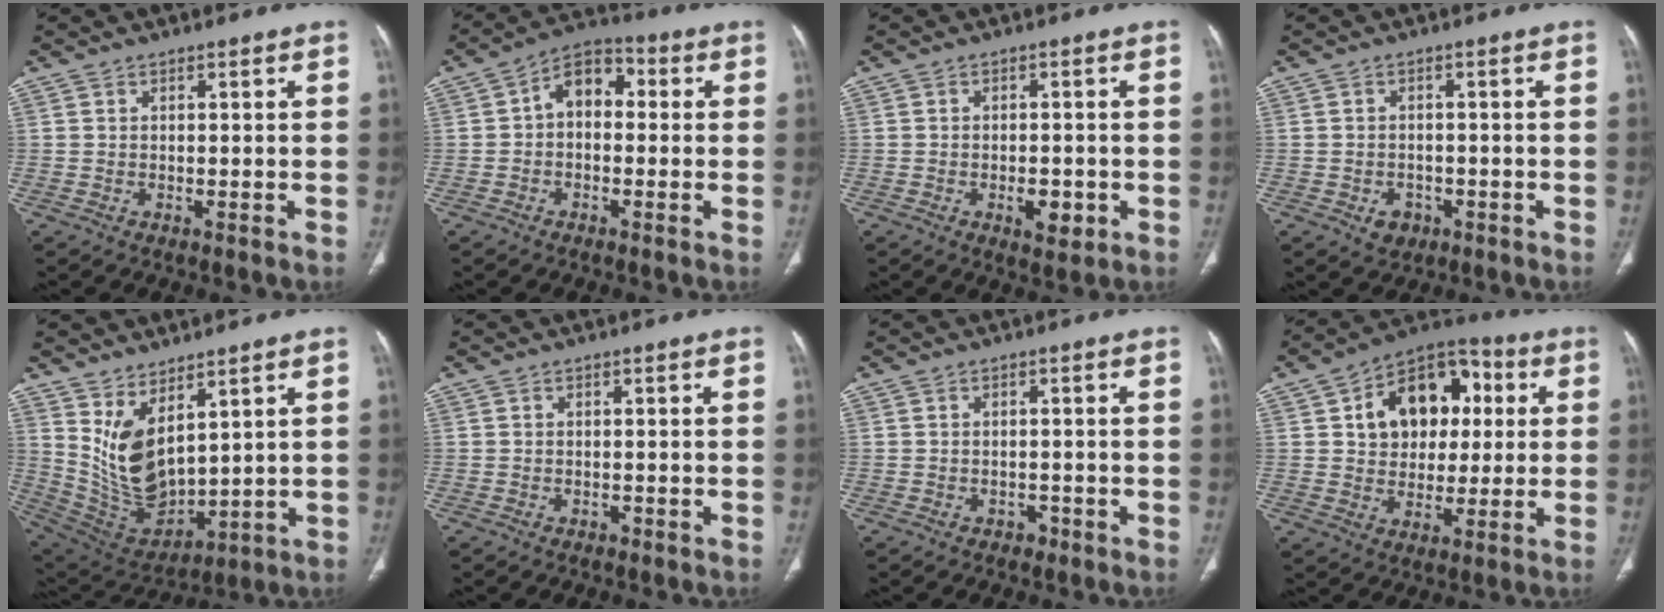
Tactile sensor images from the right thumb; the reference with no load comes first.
{"total": 7.7, "force": [0.3, 5.3, 5.6], "torque": [-0.062, 0.028, -0.011]}
{"total": 4.4, "force": [-1.4, 2.4, 3.5], "torque": [-0.040, 0.002, -0.015]}
{"total": 3.2, "force": [-1.4, 2.6, 1.4], "torque": [-0.009, 0.008, -0.013]}
{"total": 12.2, "force": [5.2, 6.0, 9.3], "torque": [-0.155, -0.042, 0.132]}
{"total": 0.6, "force": [-0.4, 0.4, 0.3], "torque": [-0.005, 0.001, -0.008]}
{"total": 1.5, "force": [-0.9, 1.1, 0.5], "torque": [-0.005, 0.005, -0.013]}
{"total": 16.1, "force": [3.6, 11.8, 10.4], "torque": [-0.112, 0.016, 0.052]}